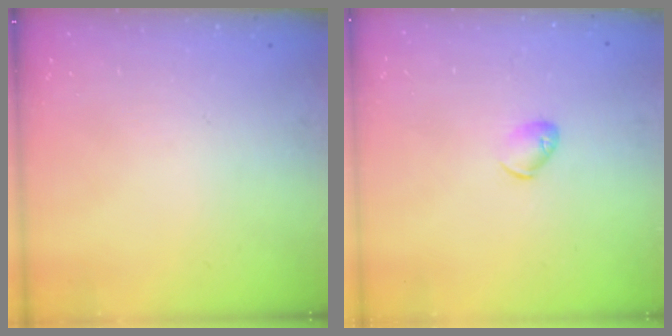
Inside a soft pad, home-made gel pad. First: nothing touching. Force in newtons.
{"total": 5.6, "press": 5.5, "slide": 0.9}